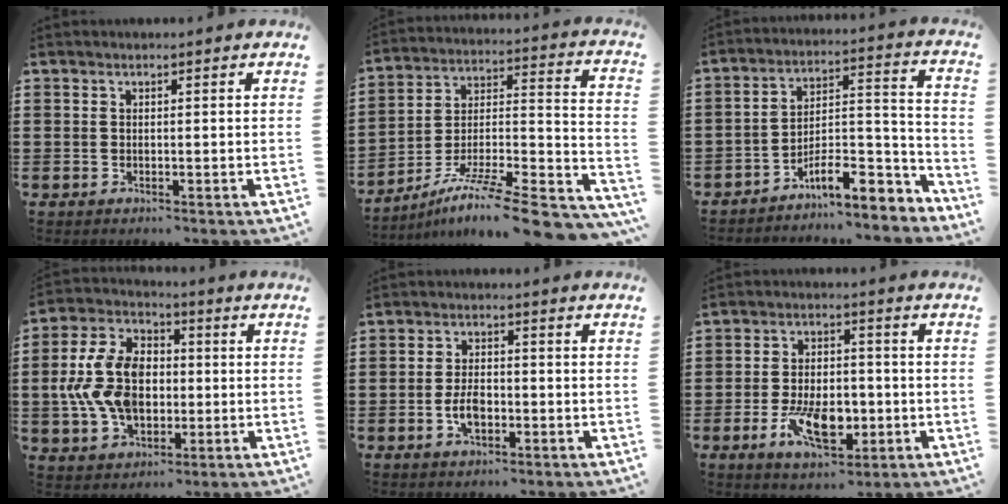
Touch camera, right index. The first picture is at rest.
{"total": 10.9, "force": [-8.1, 0.7, 7.3], "torque": [-0.112, 0.002, -0.151]}
{"total": 8.2, "force": [-6.2, 2.5, 4.6], "torque": [-0.069, 0.007, -0.116]}
{"total": 12.2, "force": [-0.8, 8.5, 8.8], "torque": [-0.219, 0.008, -0.017]}
{"total": 4.3, "force": [-1.2, 2.2, 3.5], "torque": [-0.077, -0.002, -0.024]}
{"total": 9.8, "force": [-3.1, 5.1, 7.8], "torque": [-0.135, -0.002, -0.051]}